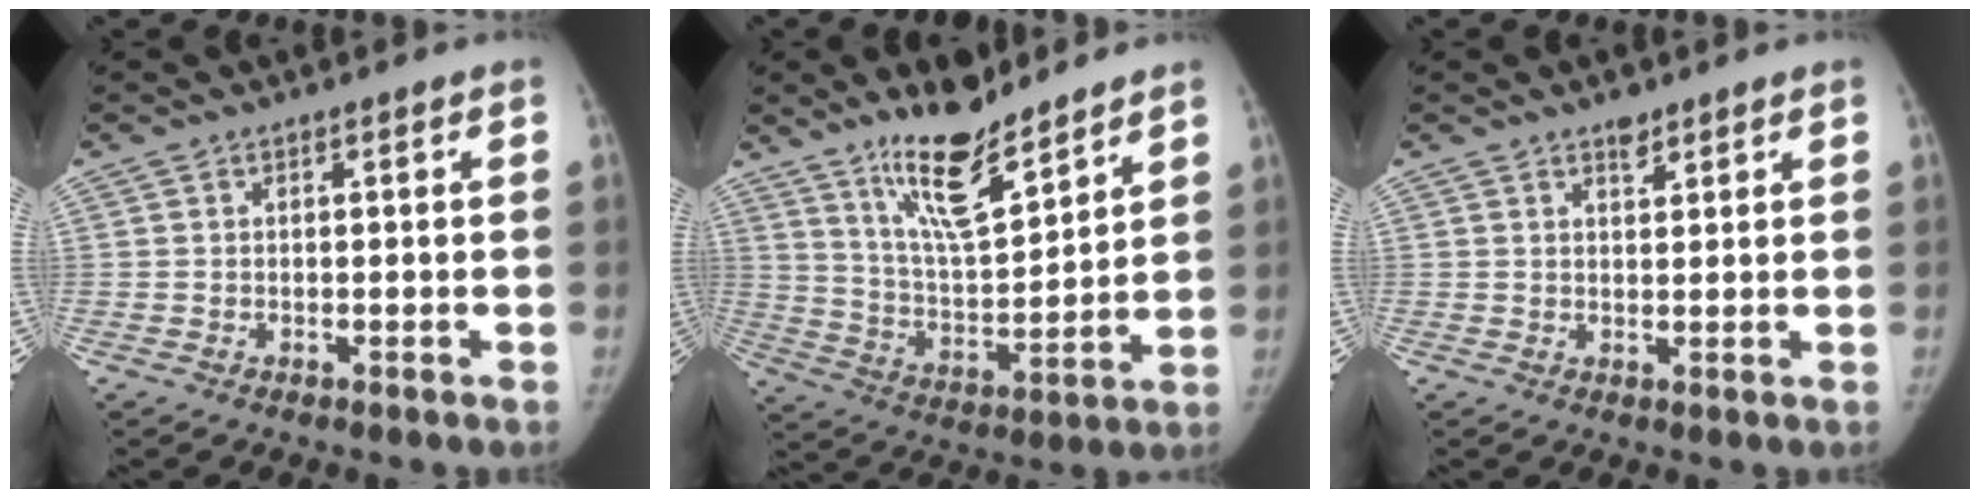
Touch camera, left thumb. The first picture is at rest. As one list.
[{"total": 14.6, "force": [10.9, 4.0, 8.8], "torque": [-0.130, -0.078, 0.201]}, {"total": 2.4, "force": [1.8, 1.1, 1.0], "torque": [-0.006, -0.011, 0.028]}]